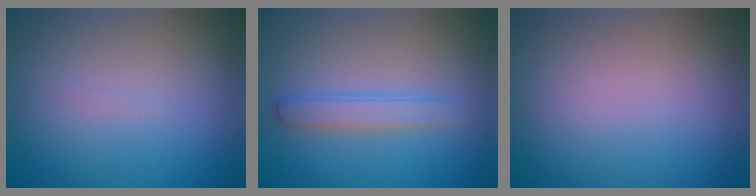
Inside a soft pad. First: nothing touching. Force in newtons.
{"total": 2.1, "press": 2.1, "slide": 0.1}
{"total": 0.0}